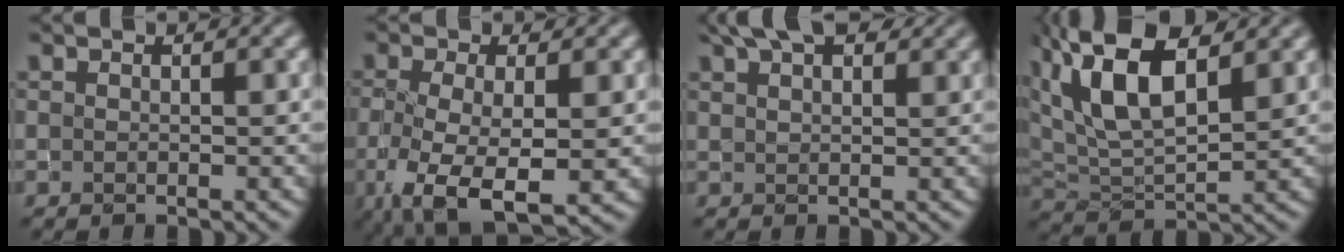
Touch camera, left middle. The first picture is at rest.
{"total": 7.4, "force": [-2.8, 3.2, 6.1], "torque": [-0.134, -0.022, -0.045]}
{"total": 5.2, "force": [4.0, 1.8, 2.8], "torque": [-0.044, 0.021, 0.054]}
{"total": 10.3, "force": [4.8, 4.6, 7.8], "torque": [-0.160, 0.023, 0.083]}